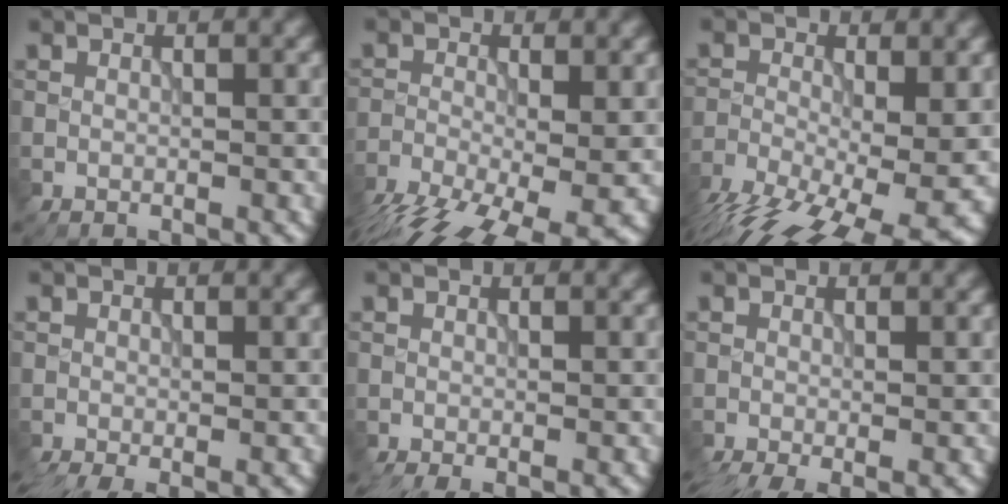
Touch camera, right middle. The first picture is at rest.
{"total": 11.3, "force": [-7.3, 4.1, 7.6], "torque": [-0.141, -0.045, -0.114]}
{"total": 13.0, "force": [-7.0, 5.1, 9.7], "torque": [-0.178, -0.037, -0.109]}
{"total": 2.9, "force": [-1.5, 0.7, 2.4], "torque": [-0.041, -0.012, -0.026]}
{"total": 1.6, "force": [-0.7, 0.4, 1.4], "torque": [-0.028, -0.010, -0.014]}
{"total": 3.8, "force": [-2.0, 1.0, 3.0], "torque": [-0.052, -0.014, -0.034]}